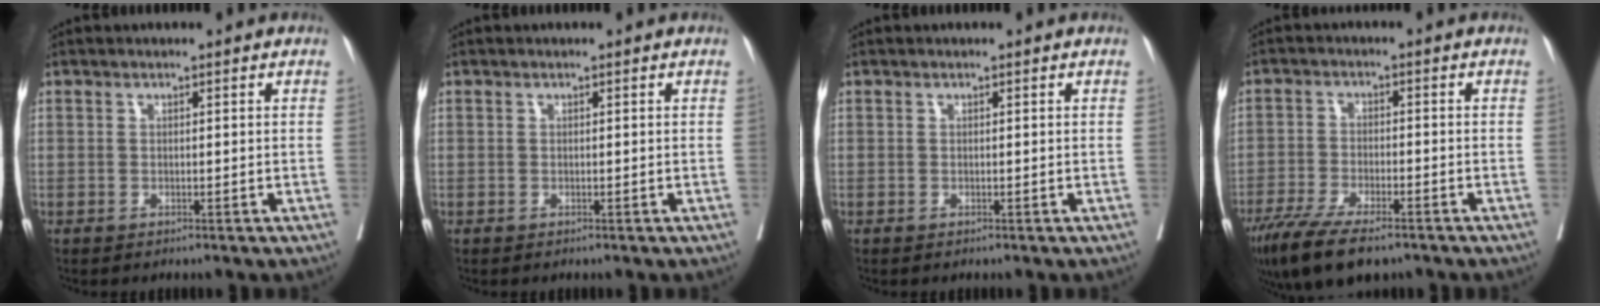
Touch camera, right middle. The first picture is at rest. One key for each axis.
{"total": 0.0}
{"total": 0.0}
{"total": 12.2, "fx": -8.9, "fy": 3.4, "fz": 7.6, "tx": -0.131, "ty": -0.024, "tz": -0.147}